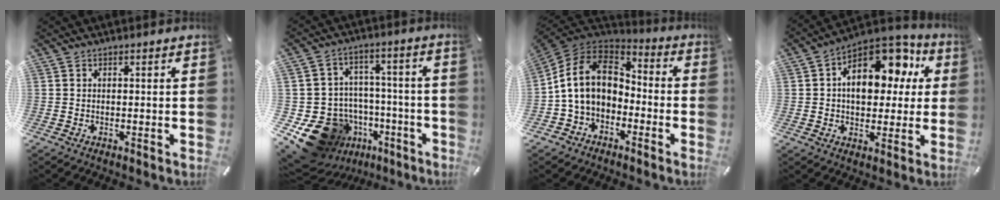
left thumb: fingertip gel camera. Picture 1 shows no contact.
{"total": 17.1, "force": [-9.1, 13.0, 6.5], "torque": [-0.103, 0.052, -0.125]}
{"total": 14.5, "force": [-0.1, 11.5, 8.8], "torque": [-0.187, 0.024, -0.001]}
{"total": 16.4, "force": [5.0, 11.1, 11.0], "torque": [-0.154, -0.028, 0.087]}